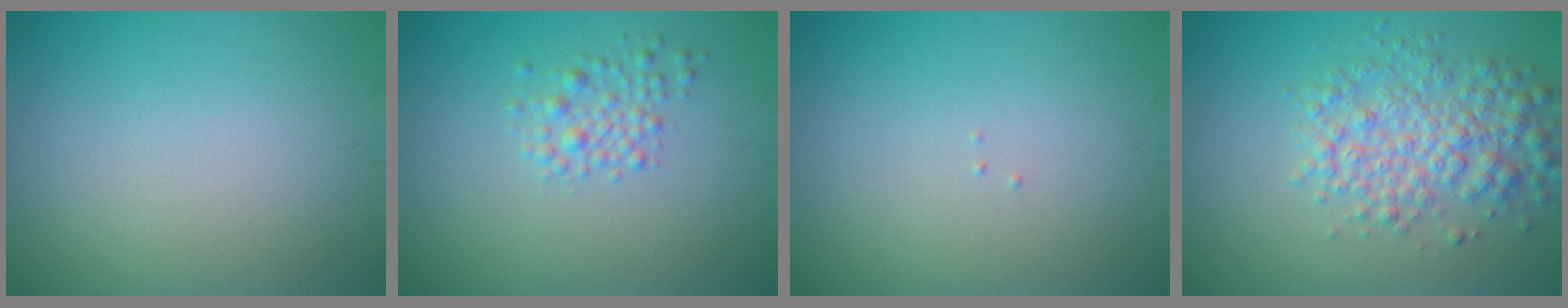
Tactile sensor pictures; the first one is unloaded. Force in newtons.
{"total": 2.0, "press": 2.0, "slide": 0.0}
{"total": 0.0}
{"total": 5.1, "press": 5.1, "slide": 0.2}